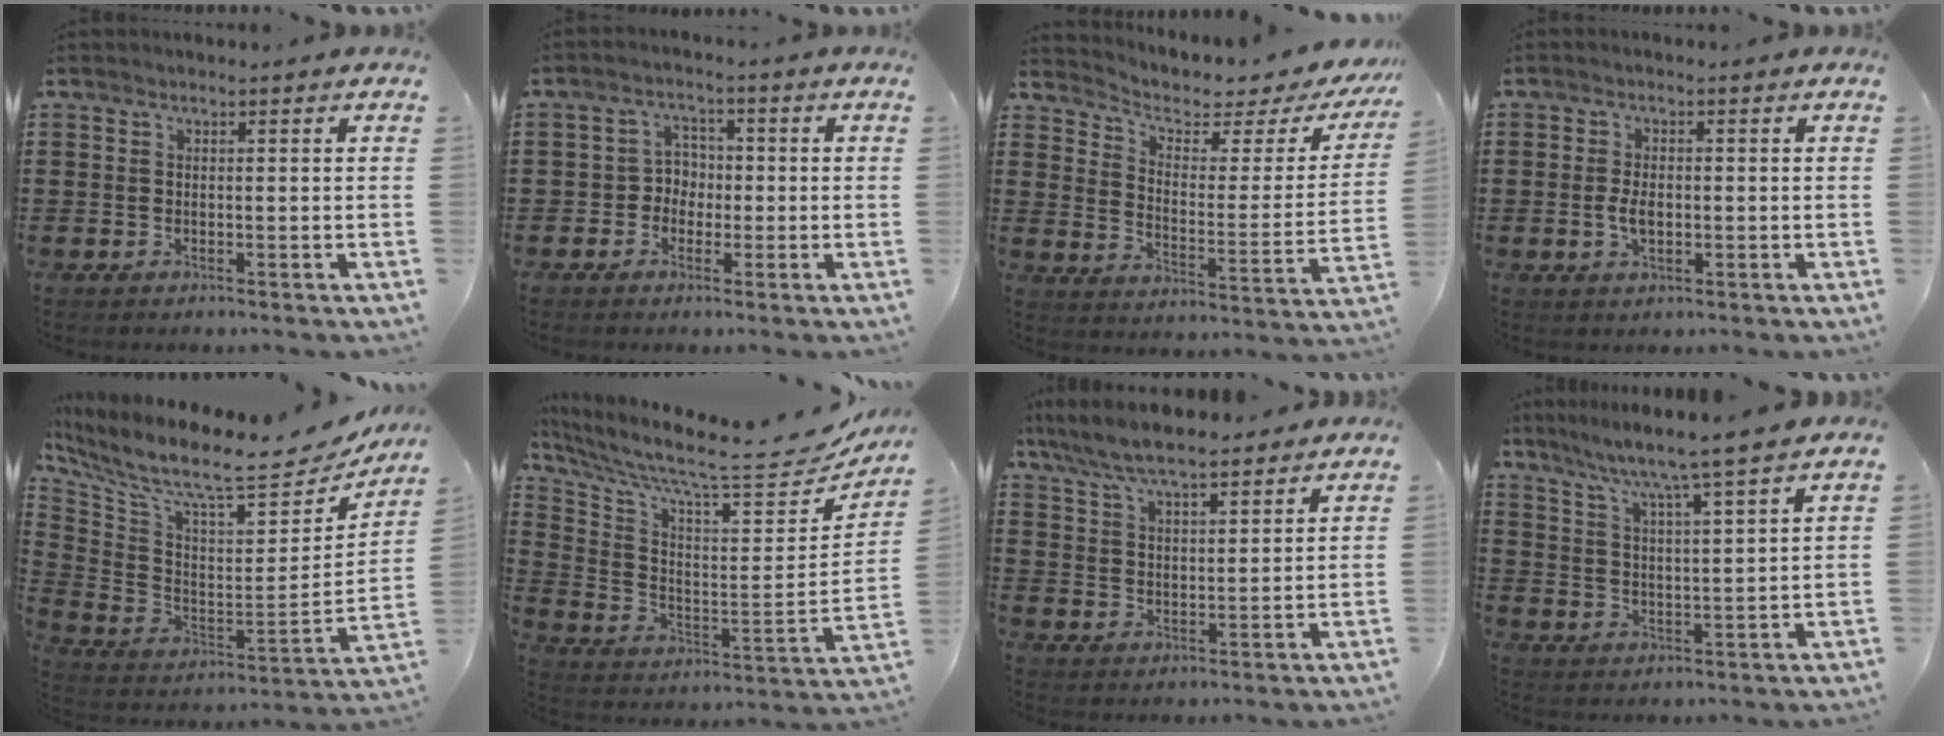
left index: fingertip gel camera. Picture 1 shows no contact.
{"total": 3.7, "force": [-1.2, 3.3, 1.3], "torque": [-0.037, 0.010, -0.029]}
{"total": 3.3, "force": [2.3, 1.3, 2.0], "torque": [-0.055, -0.021, 0.029]}
{"total": 3.1, "force": [-0.3, 1.5, 2.6], "torque": [-0.059, 0.000, -0.008]}
{"total": 7.8, "force": [6.8, 0.3, 3.7], "torque": [-0.100, -0.077, 0.106]}
{"total": 7.5, "force": [6.7, 0.1, 3.5], "torque": [-0.087, -0.078, 0.101]}
{"total": 7.2, "force": [6.5, 1.1, 2.8], "torque": [-0.079, -0.021, 0.118]}
{"total": 6.0, "force": [5.1, -1.5, 2.6], "torque": [-0.074, -0.041, 0.080]}